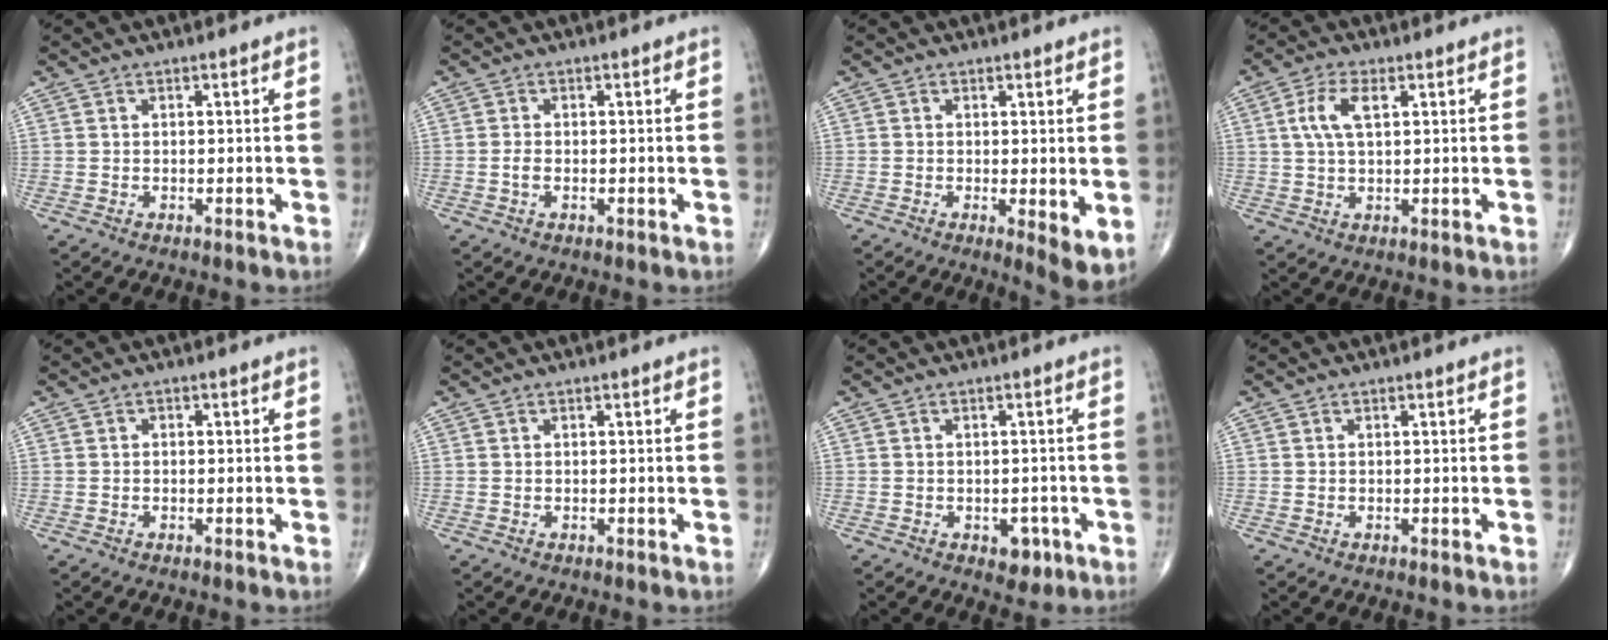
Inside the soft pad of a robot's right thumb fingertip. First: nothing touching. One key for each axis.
{"total": 1.3, "fx": -0.4, "fy": 0.7, "fz": 1.0, "tx": -0.022, "ty": 0.000, "tz": -0.009}
{"total": 5.2, "fx": -0.3, "fy": 1.3, "fz": 5.0, "tx": -0.074, "ty": -0.017, "tz": -0.006}
{"total": 5.9, "fx": 1.7, "fy": 2.7, "fz": 5.0, "tx": -0.113, "ty": 0.007, "tz": 0.035}
{"total": 0.6, "fx": 0.0, "fy": 0.5, "fz": 0.4, "tx": -0.001, "ty": 0.002, "tz": -0.004}
{"total": 0.0}
{"total": 3.6, "fx": -1.6, "fy": 2.4, "fz": 2.2, "tx": -0.008, "ty": 0.006, "tz": -0.016}
{"total": 0.0}